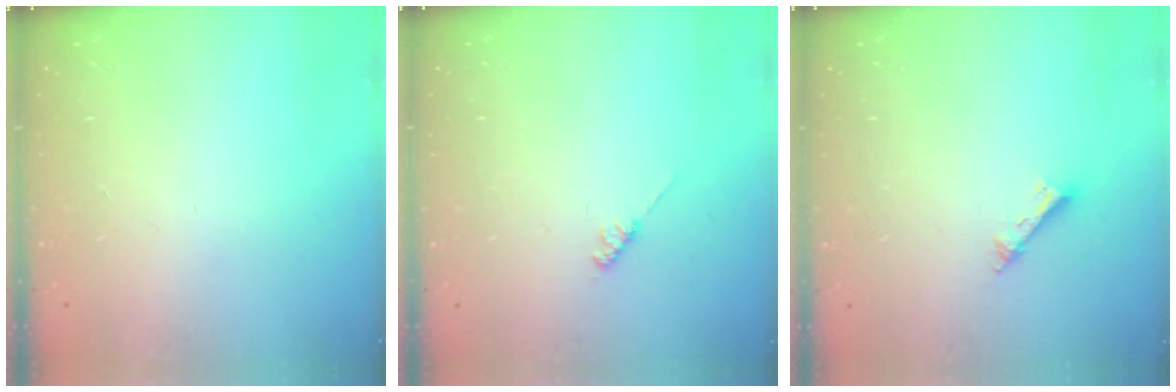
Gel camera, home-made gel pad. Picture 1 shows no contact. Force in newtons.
{"total": 2.6, "press": 2.5, "slide": 0.4}
{"total": 3.6, "press": 3.6, "slide": 0.2}